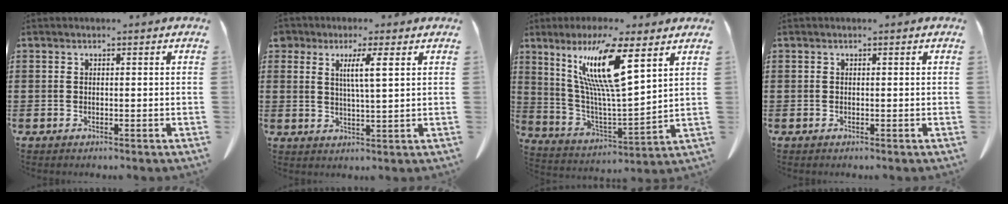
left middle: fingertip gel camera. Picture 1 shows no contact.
{"total": 4.2, "force": [2.2, 0.8, 3.5], "torque": [-0.076, 0.001, 0.038]}
{"total": 12.4, "force": [7.3, 1.3, 9.9], "torque": [-0.216, -0.026, 0.118]}
{"total": 0.0}